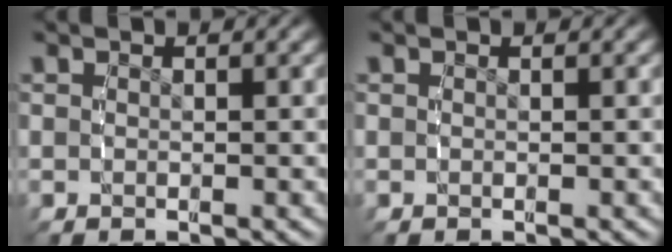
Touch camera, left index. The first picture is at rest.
{"total": 0.0}